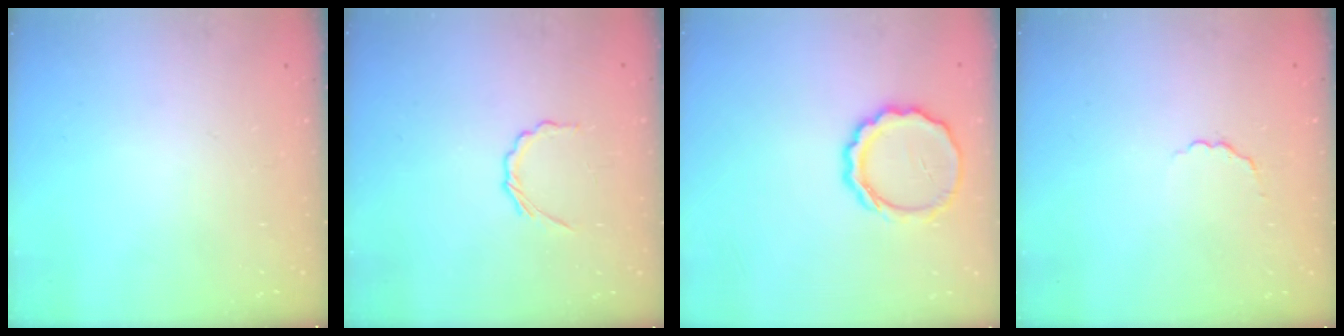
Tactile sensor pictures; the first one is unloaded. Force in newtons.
{"total": 2.4, "press": 2.3, "slide": 0.9}
{"total": 10.1, "press": 9.9, "slide": 2.2}
{"total": 1.8, "press": 1.5, "slide": 1.0}